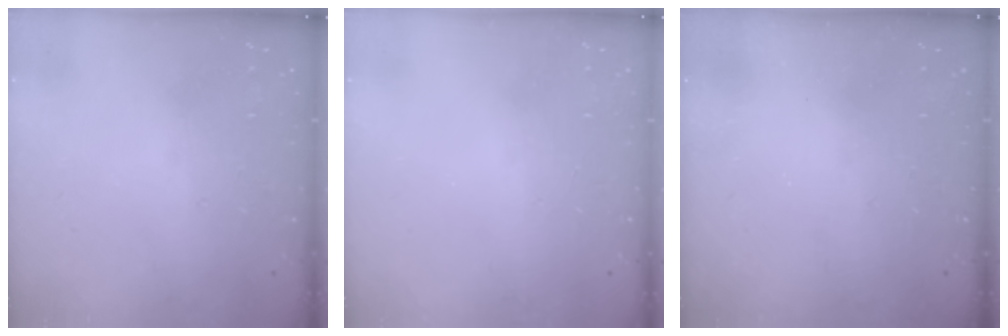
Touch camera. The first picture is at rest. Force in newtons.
{"total": 0.0}
{"total": 2.2, "press": 2.1, "slide": 0.7}